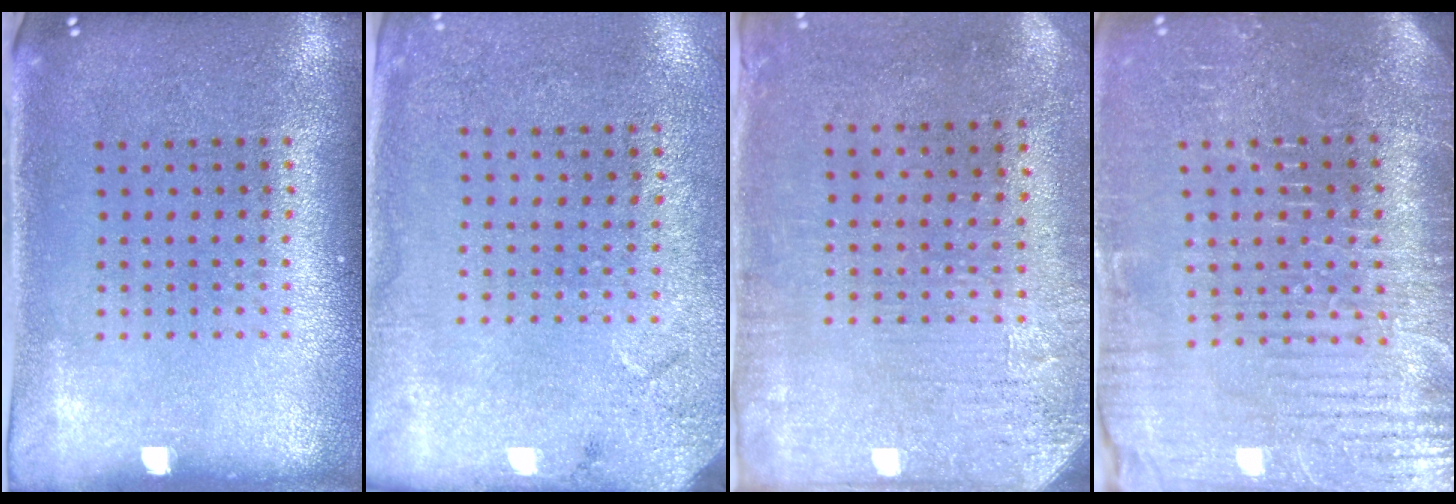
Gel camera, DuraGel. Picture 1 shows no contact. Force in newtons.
{"total": 2.7, "press": 2.2, "slide": 1.6}
{"total": 3.2, "press": 2.5, "slide": 1.9}
{"total": 4.5, "press": 4.3, "slide": 1.2}